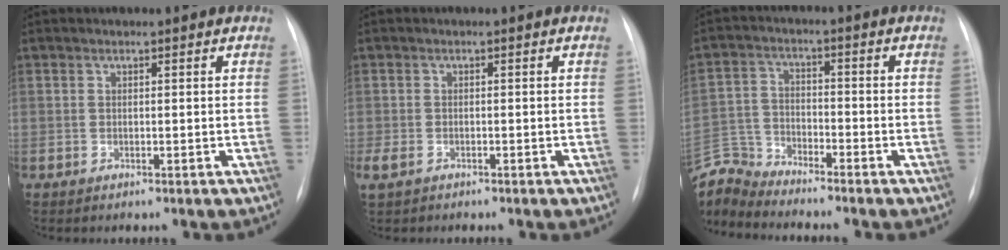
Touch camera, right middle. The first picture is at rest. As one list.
[{"total": 3.2, "force": [-1.9, 1.9, 1.7], "torque": [-0.043, -0.007, -0.029]}, {"total": 8.3, "force": [-8.3, 0.2, 0.0], "torque": [-0.012, 0.011, -0.167]}]